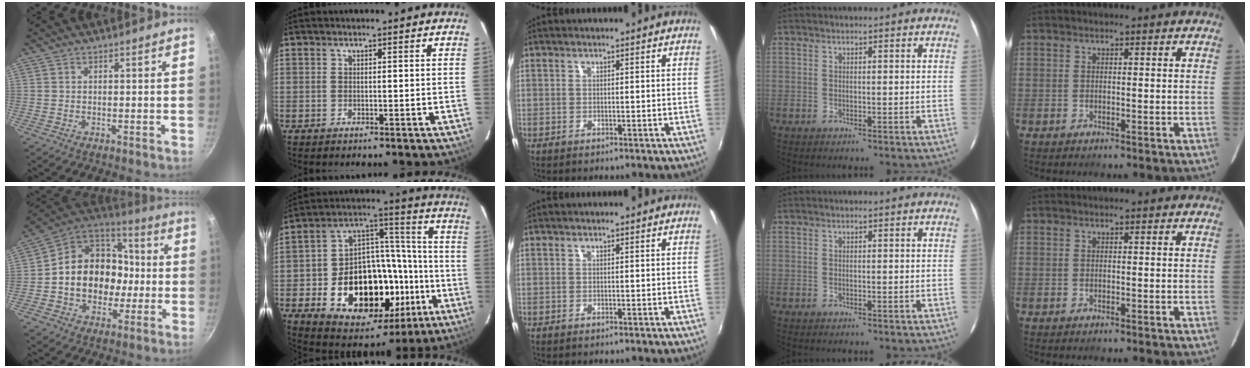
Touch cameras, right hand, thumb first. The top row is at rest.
{"thumb": {"total": 18.8, "force": [-1.6, 15.1, 11.0], "torque": [-0.148, 0.046, -0.033]}, "index": {"total": 26.2, "force": [-9.2, 17.1, 17.5], "torque": [-0.318, 0.034, -0.113]}}